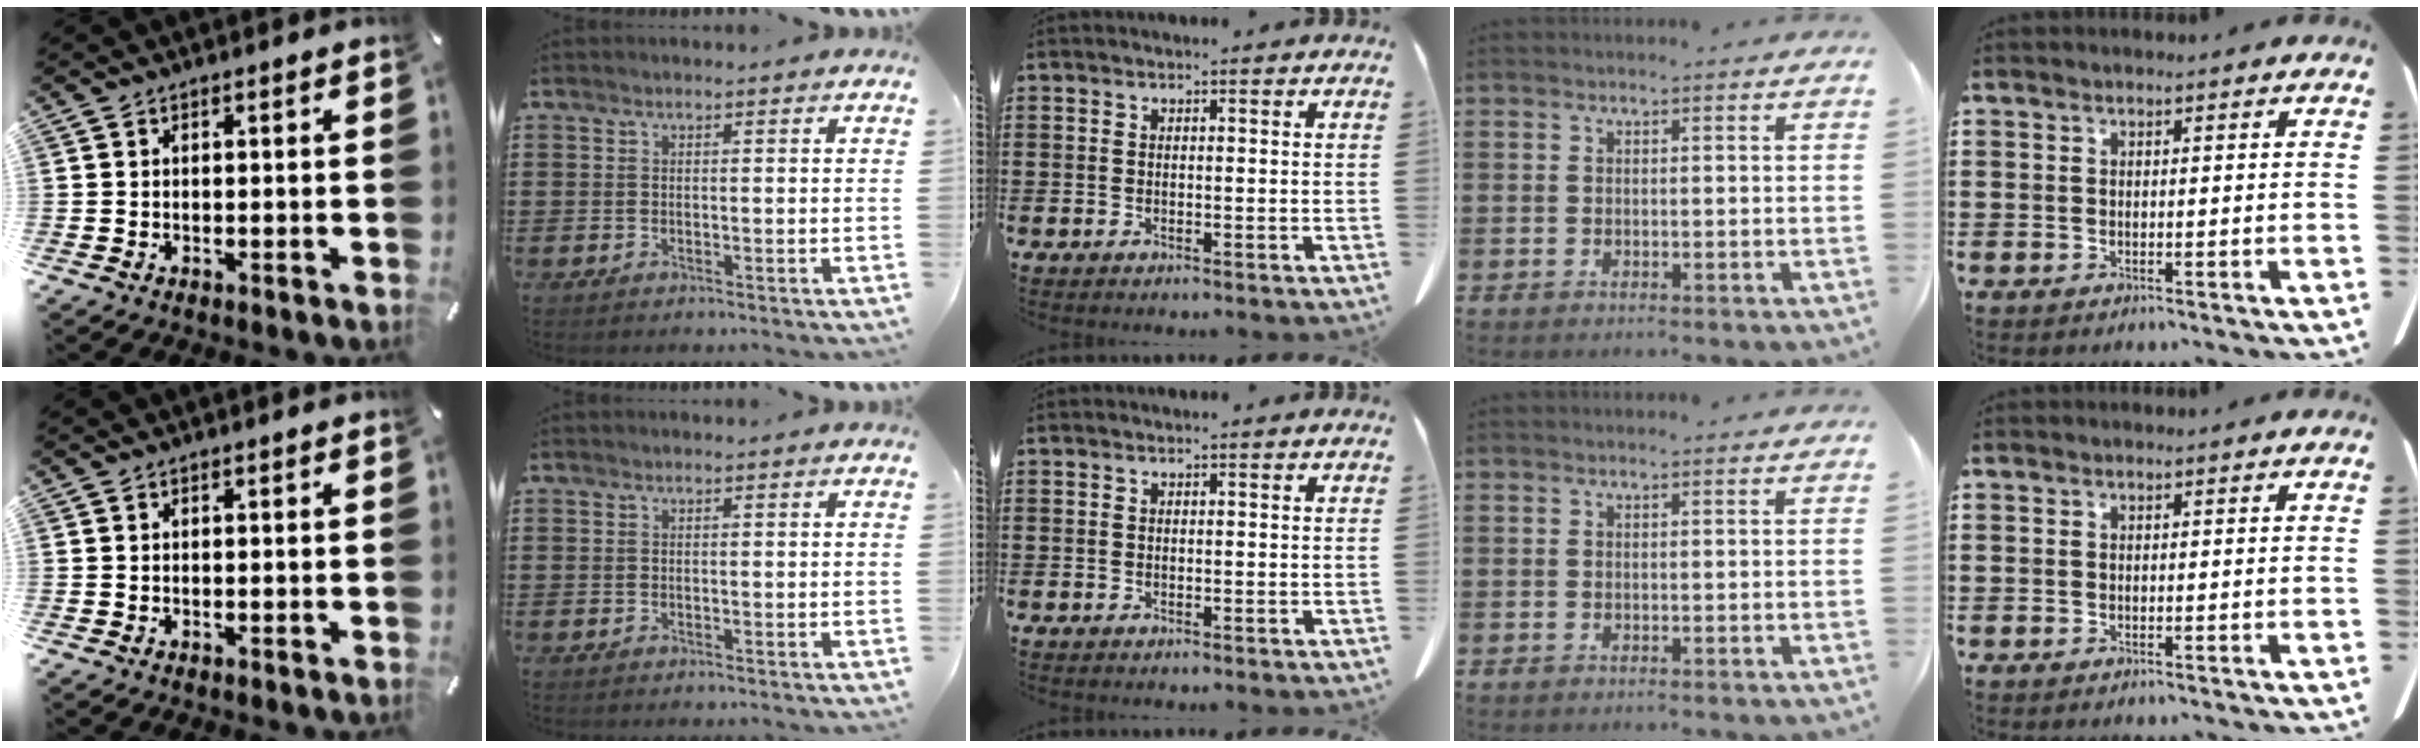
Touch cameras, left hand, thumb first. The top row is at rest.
{}